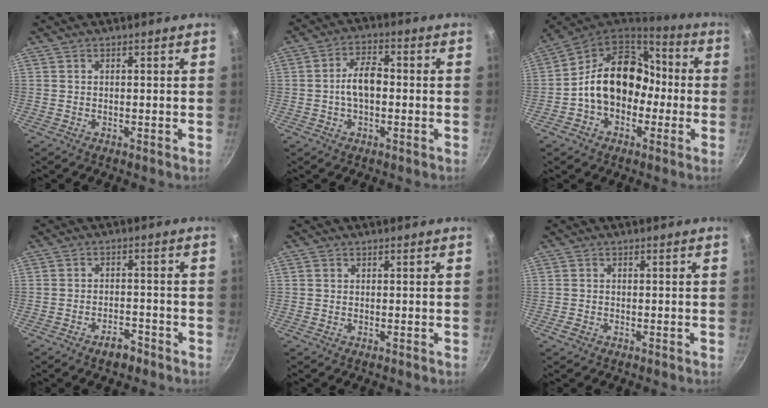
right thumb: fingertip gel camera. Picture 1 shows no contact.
{"total": 6.7, "force": [-0.5, 3.8, 5.5], "torque": [-0.083, 0.026, -0.015]}
{"total": 17.9, "force": [-1.6, 13.6, 11.5], "torque": [-0.146, 0.059, -0.037]}
{"total": 4.0, "force": [-2.8, 2.0, 2.0], "torque": [-0.019, 0.027, -0.038]}
{"total": 0.6, "force": [0.2, 0.5, 0.2], "torque": [-0.001, 0.003, 0.002]}
{"total": 1.4, "force": [-0.8, 1.1, 0.6], "torque": [-0.010, 0.003, -0.014]}